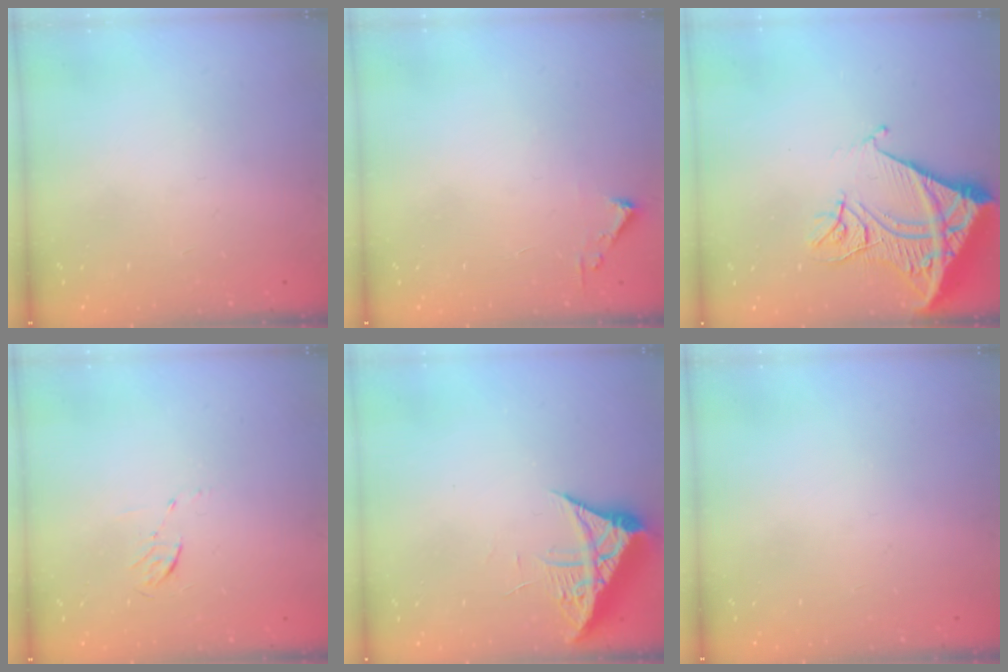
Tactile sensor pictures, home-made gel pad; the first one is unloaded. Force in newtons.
{"total": 2.4, "press": 2.4, "slide": 0.3}
{"total": 16.2, "press": 16.1, "slide": 2.1}
{"total": 4.0, "press": 3.7, "slide": 1.3}
{"total": 7.2, "press": 7.2, "slide": 0.8}
{"total": 0.0}